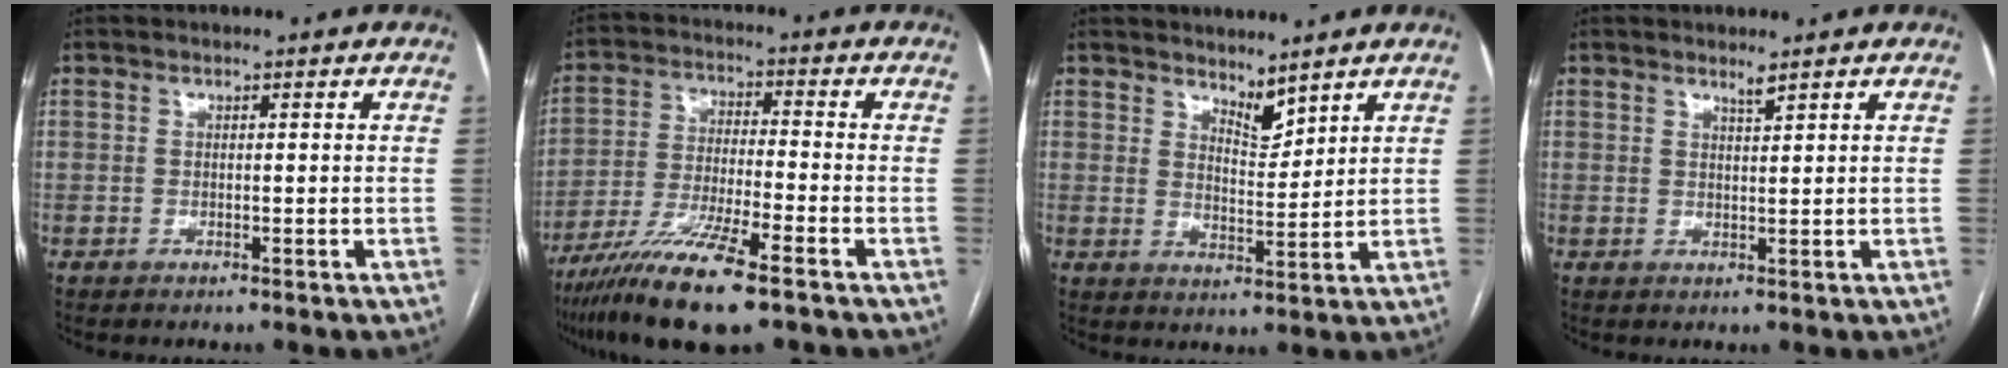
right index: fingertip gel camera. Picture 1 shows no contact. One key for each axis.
{"total": 13.5, "fx": -8.9, "fy": 1.2, "fz": 10.0, "tx": -0.198, "ty": -0.036, "tz": -0.163}
{"total": 4.1, "fx": 3.6, "fy": 1.1, "fz": 1.5, "tx": -0.025, "ty": -0.009, "tz": 0.069}
{"total": 1.3, "fx": 1.1, "fy": -0.3, "fz": 0.5, "tx": -0.013, "ty": -0.008, "tz": 0.021}